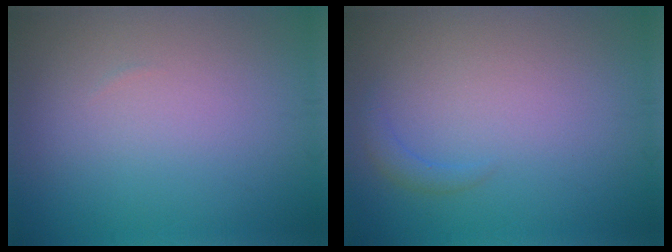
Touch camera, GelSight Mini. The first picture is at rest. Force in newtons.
{"total": 1.1, "press": 1.1, "slide": 0.1}